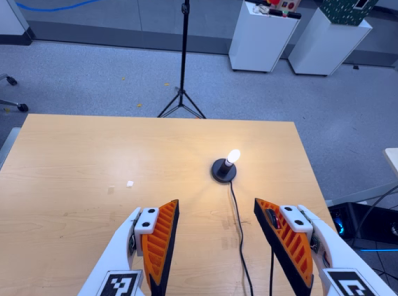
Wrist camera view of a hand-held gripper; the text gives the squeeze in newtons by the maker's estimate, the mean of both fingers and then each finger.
{"total": 0.0}